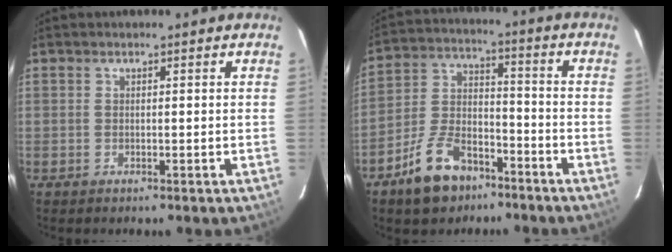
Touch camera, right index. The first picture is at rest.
{"total": 12.3, "force": [-8.1, 6.8, 6.2], "torque": [-0.135, 0.022, -0.133]}